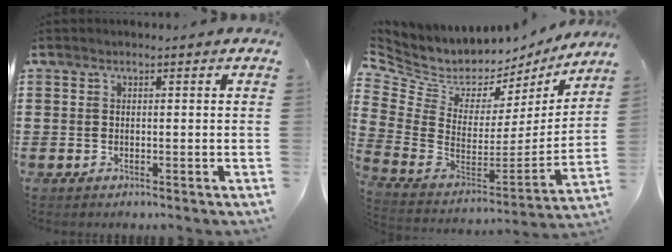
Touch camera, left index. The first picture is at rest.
{"total": 5.5, "force": [4.2, 3.4, 1.1], "torque": [-0.066, -0.047, 0.070]}